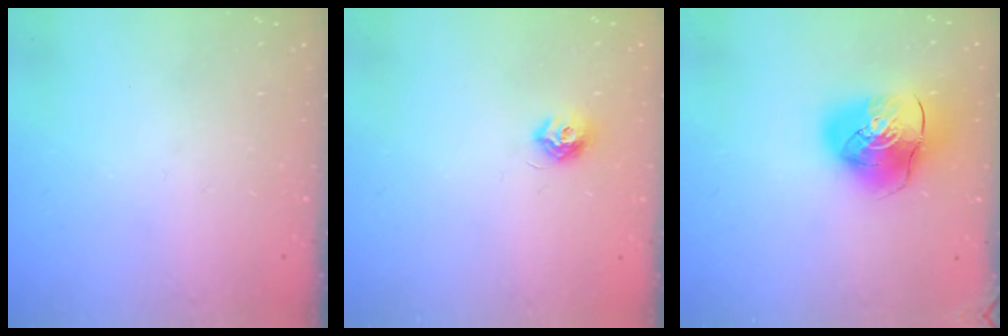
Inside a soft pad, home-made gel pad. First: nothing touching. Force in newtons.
{"total": 7.5, "press": 7.5, "slide": 0.6}
{"total": 13.0, "press": 12.9, "slide": 1.8}